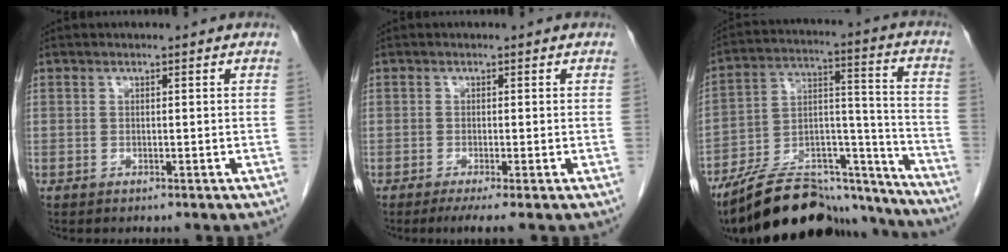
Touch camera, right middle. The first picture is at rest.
{"total": 3.0, "force": [-1.9, -0.1, 2.3], "torque": [-0.034, -0.010, -0.033]}
{"total": 25.6, "force": [-22.8, 6.2, 9.8], "torque": [-0.139, 0.022, -0.350]}